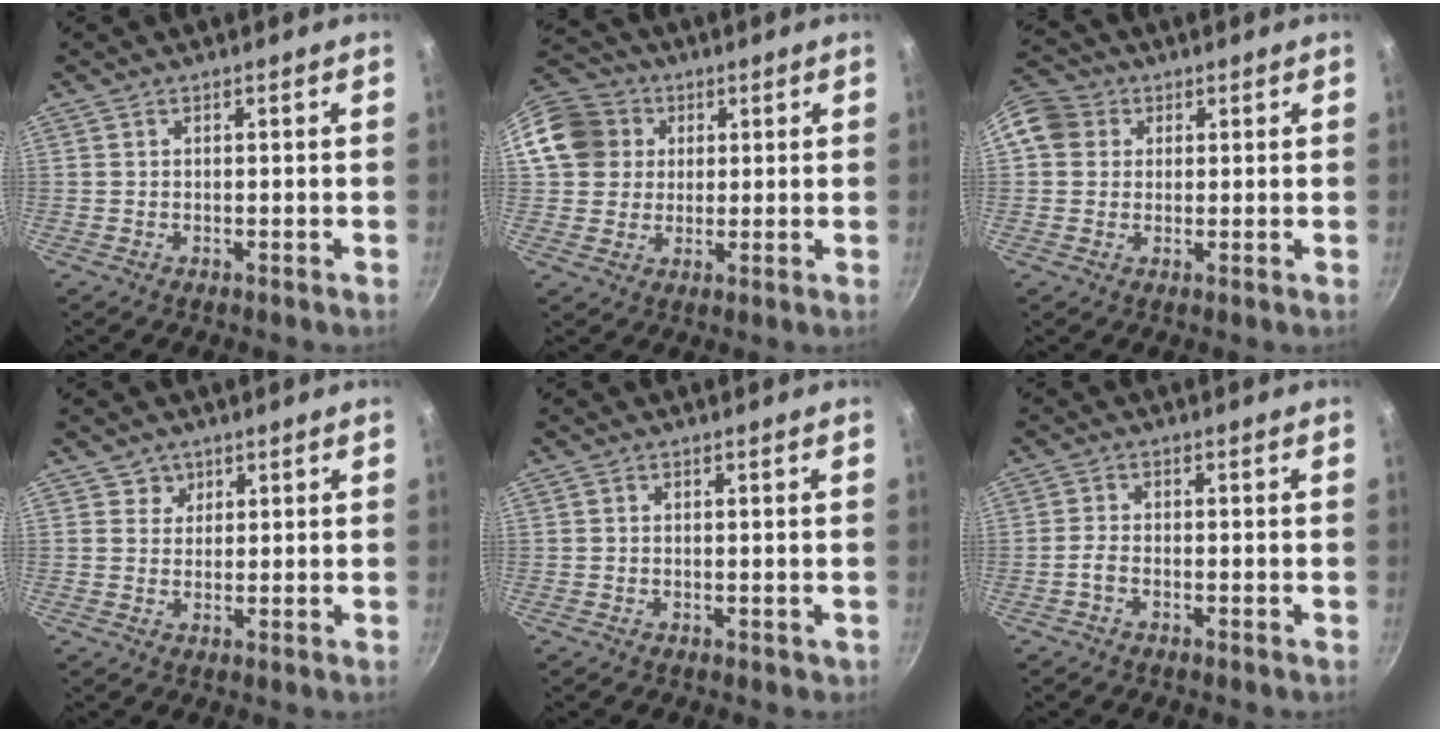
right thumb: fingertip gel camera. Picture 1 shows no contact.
{"total": 13.1, "force": [3.2, 11.6, 5.1], "torque": [-0.085, 0.025, 0.052]}
{"total": 9.7, "force": [2.1, 8.6, 4.0], "torque": [-0.068, 0.020, 0.026]}
{"total": 2.7, "force": [1.3, 2.3, 0.0], "torque": [0.024, 0.000, 0.018]}
{"total": 1.0, "force": [-0.1, 0.9, 0.3], "torque": [0.000, 0.000, -0.001]}
{"total": 2.0, "force": [-1.2, 1.0, 1.3], "torque": [-0.035, 0.013, -0.029]}